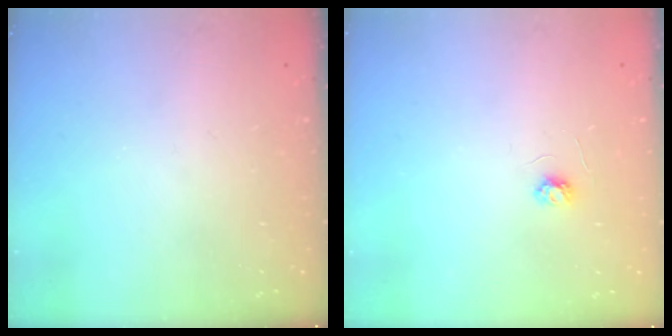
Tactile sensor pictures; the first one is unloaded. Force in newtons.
{"total": 3.1, "press": 3.1, "slide": 0.4}